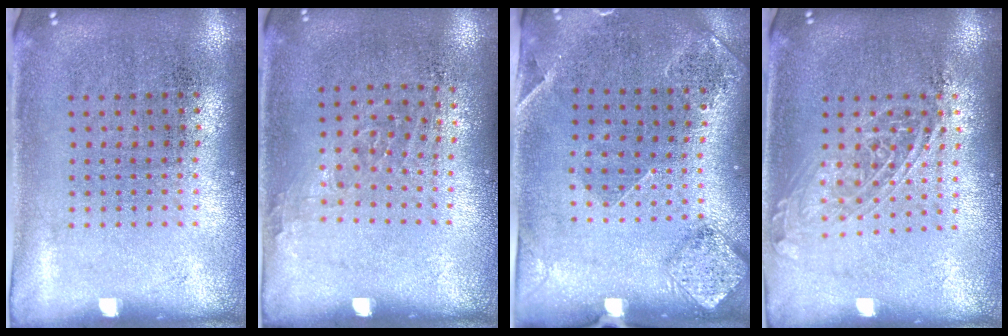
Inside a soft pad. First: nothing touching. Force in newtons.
{"total": 1.0, "press": 0.7, "slide": 0.6}
{"total": 1.6, "press": 1.5, "slide": 0.5}
{"total": 1.6, "press": 1.3, "slide": 0.9}